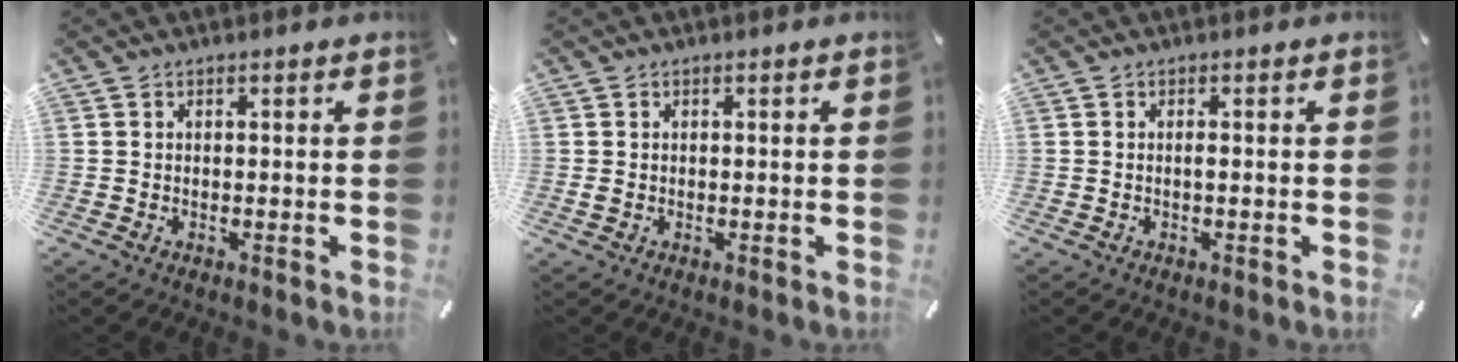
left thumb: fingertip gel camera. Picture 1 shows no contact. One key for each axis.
{"total": 0.8, "fx": -0.1, "fy": 0.5, "fz": 0.6, "tx": -0.011, "ty": 0.001, "tz": -0.003}
{"total": 0.8, "fx": -0.2, "fy": 0.1, "fz": 0.8, "tx": -0.017, "ty": -0.003, "tz": -0.002}